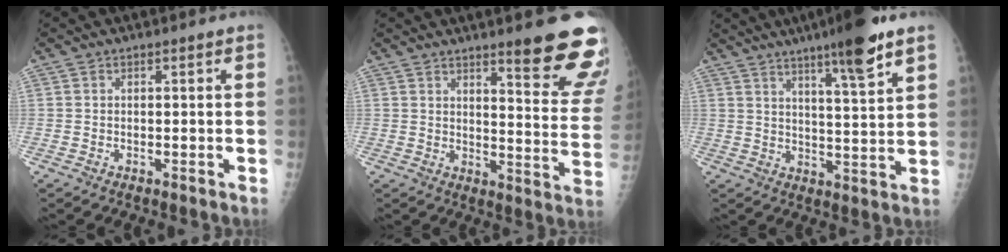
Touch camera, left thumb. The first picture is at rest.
{"total": 16.0, "force": [11.1, 2.5, 11.2], "torque": [-0.108, -0.081, 0.141]}
{"total": 11.8, "force": [7.7, 0.8, 8.9], "torque": [-0.135, -0.039, 0.120]}